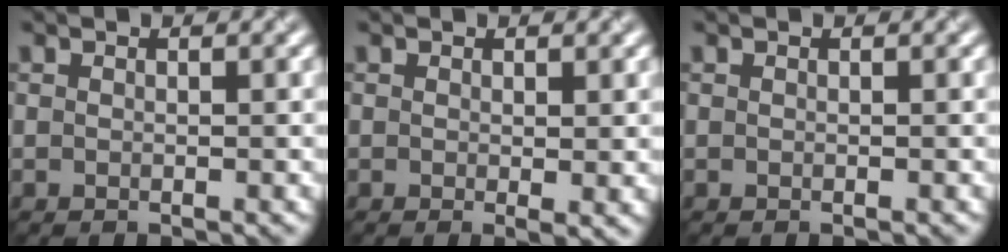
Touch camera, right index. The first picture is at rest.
{"total": 1.1, "force": [0.1, 0.2, 1.1], "torque": [-0.015, -0.007, 0.002]}
{"total": 0.0}